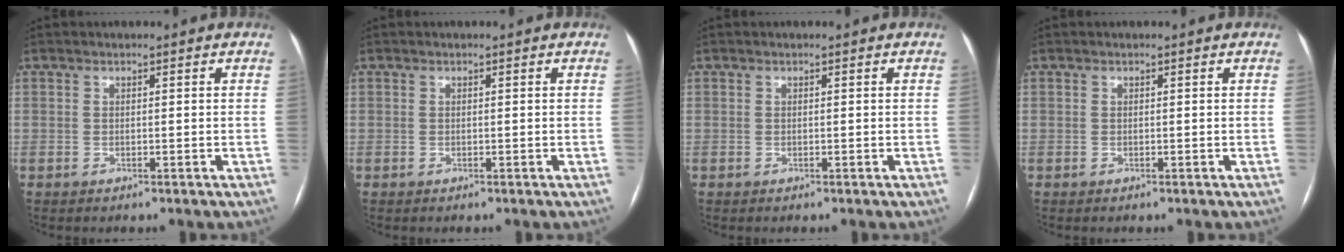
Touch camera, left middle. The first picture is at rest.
{"total": 0.0}
{"total": 0.0}
{"total": 0.0}